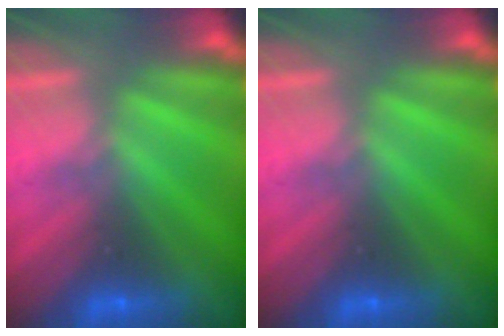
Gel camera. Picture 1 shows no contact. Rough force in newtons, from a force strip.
{"total": 0.0}